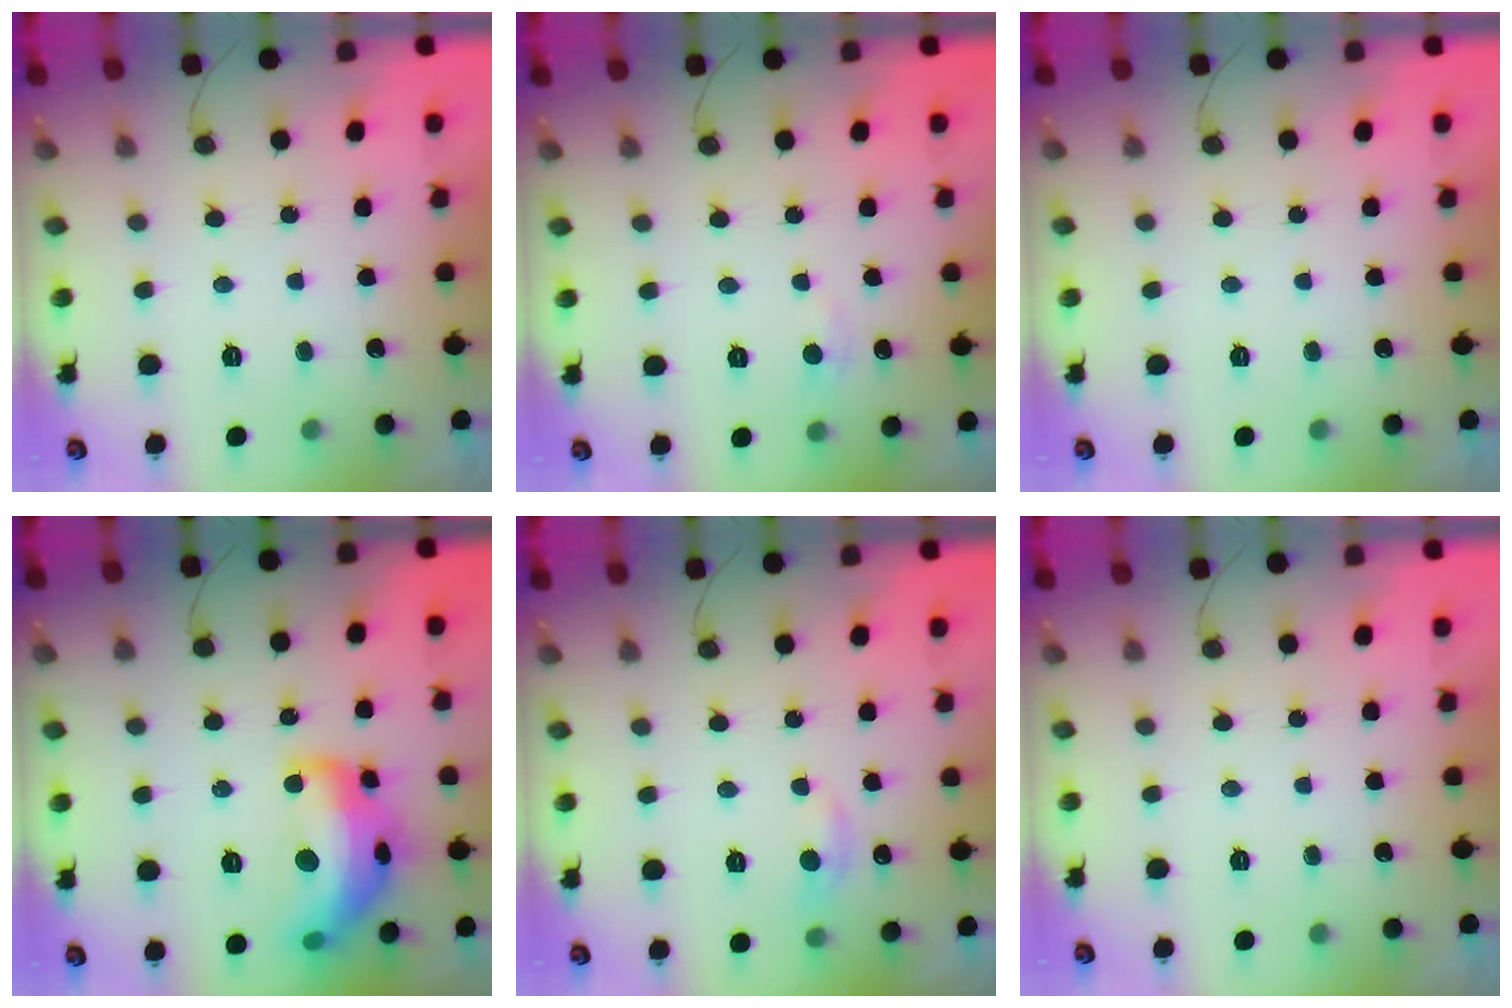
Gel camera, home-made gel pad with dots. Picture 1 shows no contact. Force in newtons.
{"total": 2.8, "press": 2.7, "slide": 0.4}
{"total": 0.0}
{"total": 19.8, "press": 19.8, "slide": 0.8}
{"total": 5.4, "press": 5.3, "slide": 0.7}
{"total": 0.0}